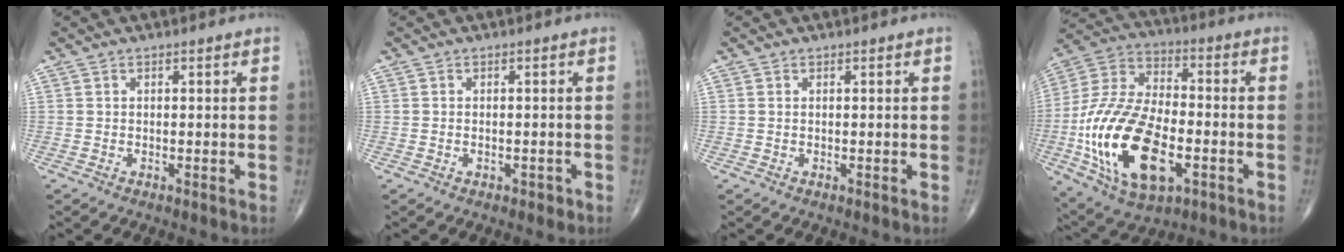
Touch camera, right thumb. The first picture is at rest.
{"total": 1.5, "force": [-0.6, 0.9, 0.9], "torque": [-0.016, 0.010, -0.004]}
{"total": 0.0}
{"total": 24.7, "force": [-6.5, 13.2, 19.9], "torque": [-0.386, 0.015, -0.106]}